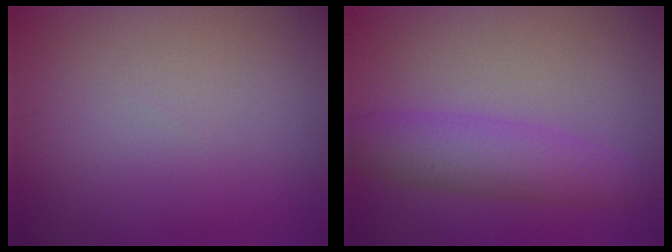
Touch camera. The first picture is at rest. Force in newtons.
{"total": 4.2, "press": 4.2, "slide": 0.1}